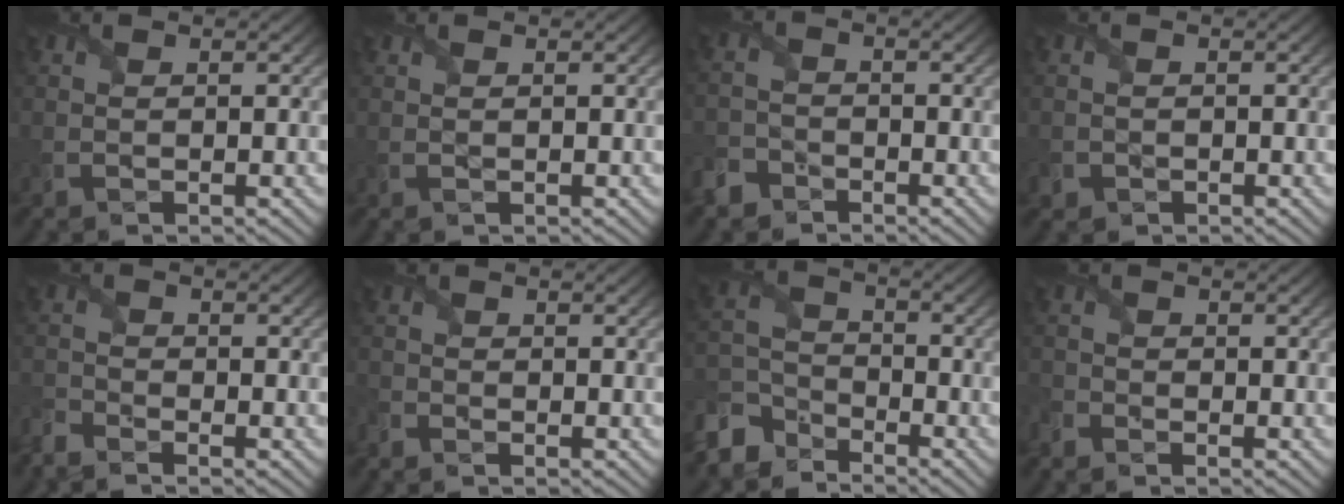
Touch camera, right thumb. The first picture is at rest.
{"total": 0.0}
{"total": 3.8, "force": [-3.0, 2.1, 0.9], "torque": [-0.028, -0.005, -0.071]}
{"total": 1.8, "force": [-1.1, 1.4, 0.3], "torque": [-0.005, -0.009, -0.025]}
{"total": 3.1, "force": [-2.9, 0.7, 0.8], "torque": [-0.025, -0.013, -0.074]}
{"total": 1.6, "force": [-1.4, 0.8, 0.3], "torque": [-0.012, -0.008, -0.038]}
{"total": 7.6, "force": [-6.0, 3.9, 2.4], "torque": [-0.063, -0.010, -0.141]}
{"total": 2.0, "force": [-1.7, 0.9, 0.4], "torque": [-0.014, -0.008, -0.046]}